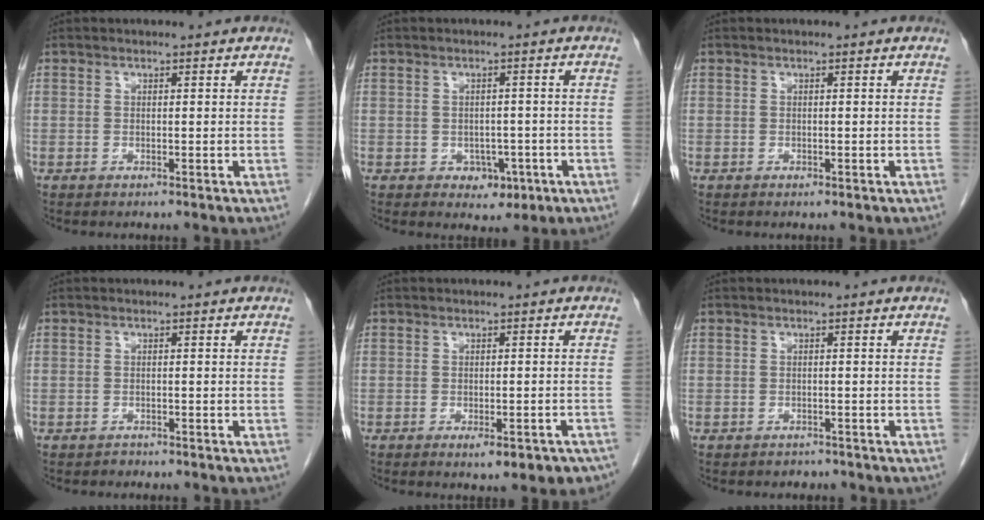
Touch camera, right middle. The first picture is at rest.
{"total": 3.5, "force": [-1.4, 2.6, 1.9], "torque": [-0.016, 0.005, -0.010]}
{"total": 0.0}
{"total": 0.5, "force": [-0.5, 0.2, -0.1], "torque": [-0.008, -0.002, -0.010]}
{"total": 5.7, "force": [-4.0, 1.8, 3.7], "torque": [-0.031, -0.001, -0.049]}
{"total": 1.2, "force": [-1.1, 0.6, -0.2], "torque": [-0.006, -0.001, -0.017]}